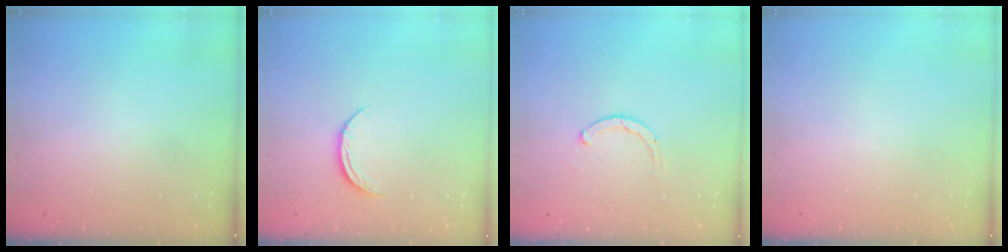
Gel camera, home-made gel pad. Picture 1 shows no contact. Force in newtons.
{"total": 7.2, "press": 7.1, "slide": 0.8}
{"total": 1.1, "press": 1.0, "slide": 0.3}
{"total": 0.0}